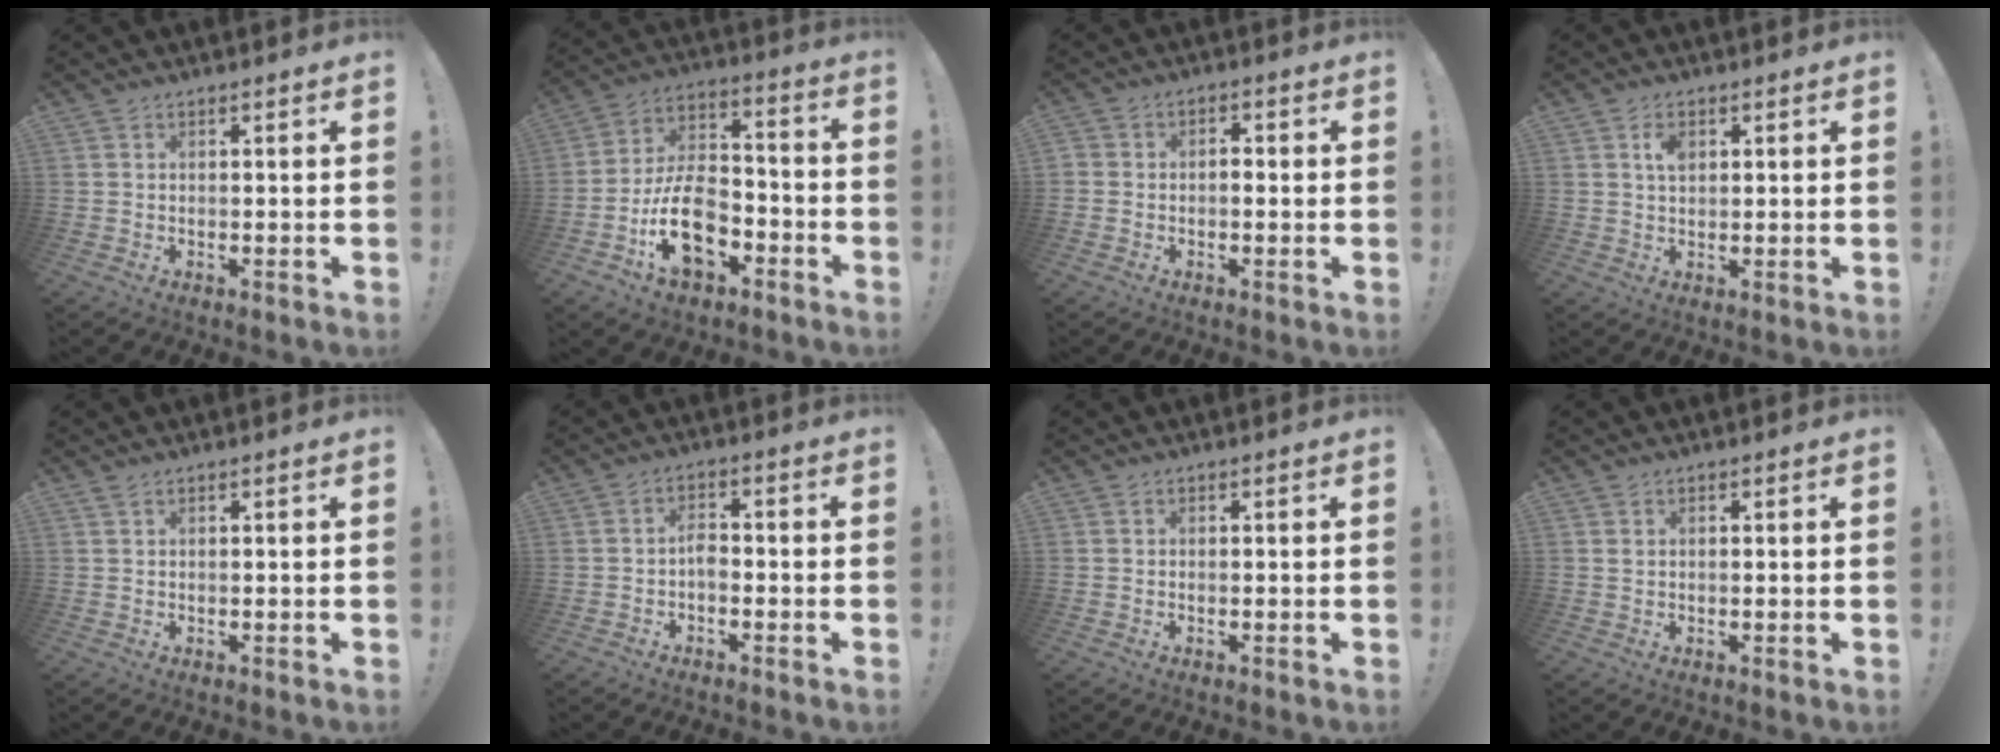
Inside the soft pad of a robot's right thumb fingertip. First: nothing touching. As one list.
[{"total": 16.9, "force": [-7.8, 10.5, 10.8], "torque": [-0.183, 0.051, -0.127]}, {"total": 2.8, "force": [-1.4, 2.0, 1.4], "torque": [-0.021, 0.003, -0.028]}, {"total": 3.3, "force": [1.2, 2.0, 2.3], "torque": [-0.025, -0.006, 0.015]}, {"total": 0.8, "force": [0.6, 0.1, 0.5], "torque": [-0.009, 0.000, 0.011]}, {"total": 3.5, "force": [-1.5, 1.8, 2.6], "torque": [-0.058, 0.007, -0.028]}, {"total": 0.0}, {"total": 0.7, "force": [0.3, 0.4, 0.4], "torque": [-0.007, 0.000, 0.006]}]